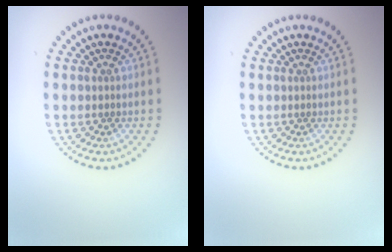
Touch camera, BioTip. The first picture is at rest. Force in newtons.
{"total": 0.0}